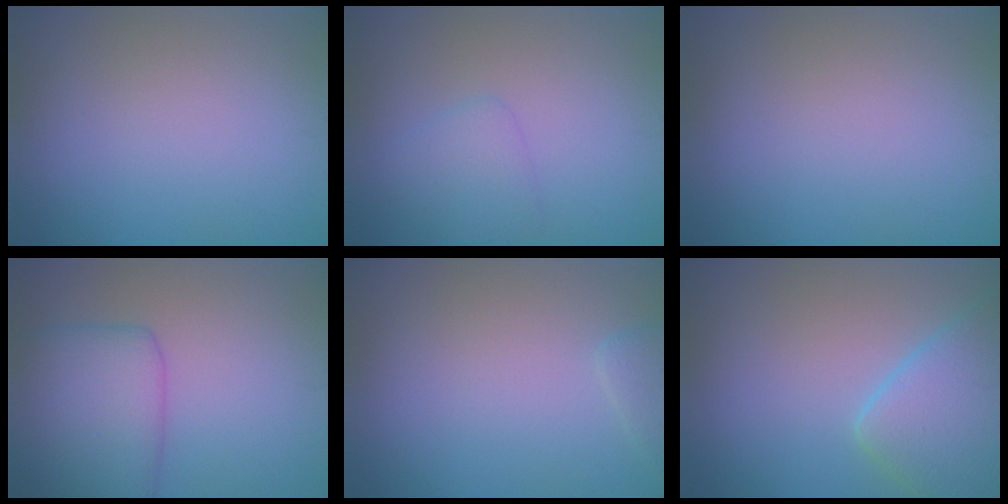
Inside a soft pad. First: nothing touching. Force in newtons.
{"total": 1.9, "press": 1.9, "slide": 0.2}
{"total": 0.0}
{"total": 5.7, "press": 5.7, "slide": 0.2}
{"total": 1.3, "press": 1.3, "slide": 0.1}
{"total": 6.0, "press": 6.0, "slide": 0.3}